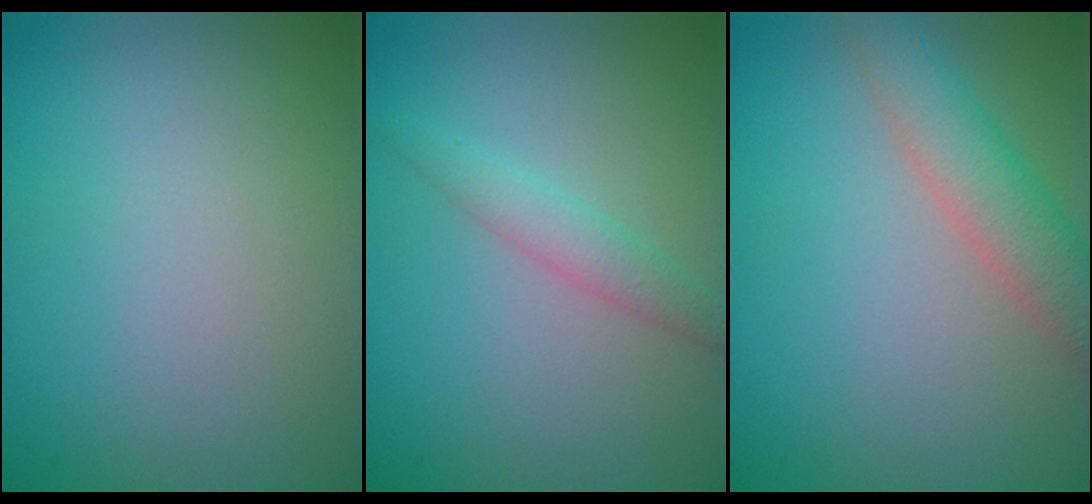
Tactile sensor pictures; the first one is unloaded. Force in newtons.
{"total": 1.9, "press": 1.9, "slide": 0.1}
{"total": 3.9, "press": 3.9, "slide": 0.1}